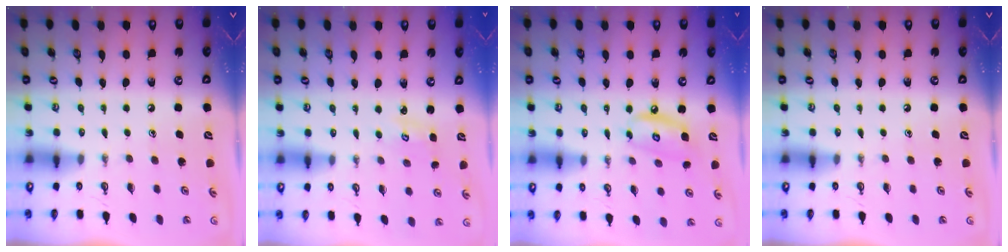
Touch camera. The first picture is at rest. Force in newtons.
{"total": 1.9, "press": 1.9, "slide": 0.2}
{"total": 8.1, "press": 8.1, "slide": 0.6}
{"total": 0.0}